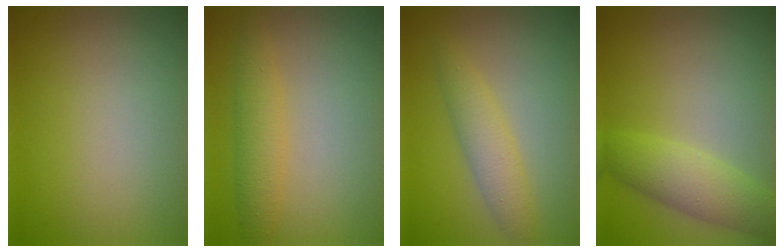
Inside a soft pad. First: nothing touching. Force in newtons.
{"total": 2.8, "press": 2.8, "slide": 0.0}
{"total": 2.9, "press": 2.9, "slide": 0.1}
{"total": 4.0, "press": 4.0, "slide": 0.2}